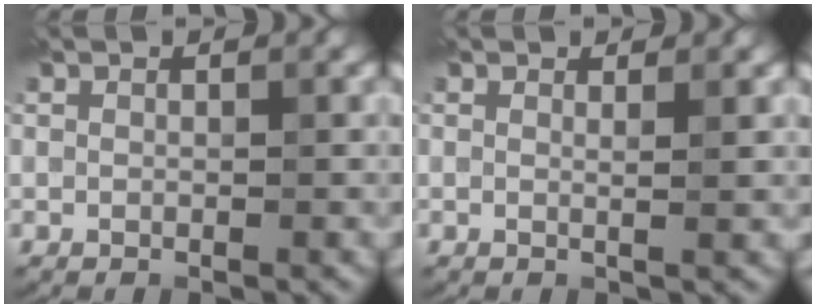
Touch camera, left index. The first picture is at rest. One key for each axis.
{"total": 1.1, "fx": 0.4, "fy": 0.3, "fz": 1.0, "tx": -0.010, "ty": -0.003, "tz": 0.000}